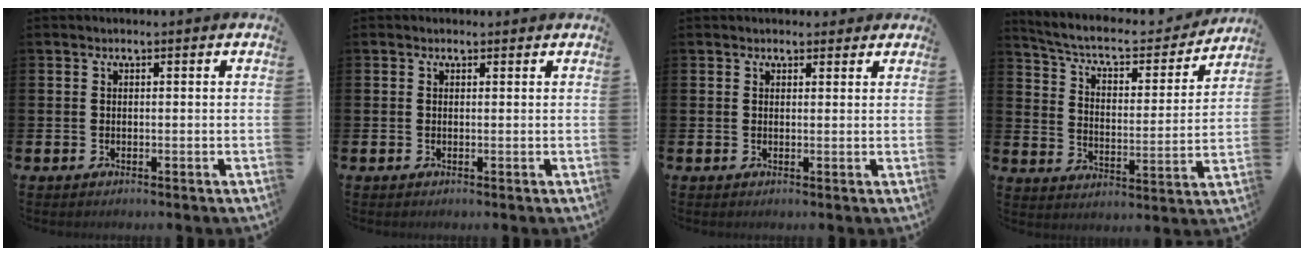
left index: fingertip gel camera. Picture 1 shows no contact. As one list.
[{"total": 0.0}, {"total": 1.5, "force": [1.2, 0.8, 0.0], "torque": [0.006, 0.003, 0.021]}, {"total": 7.0, "force": [6.1, 2.0, 2.8], "torque": [-0.089, -0.042, 0.100]}]